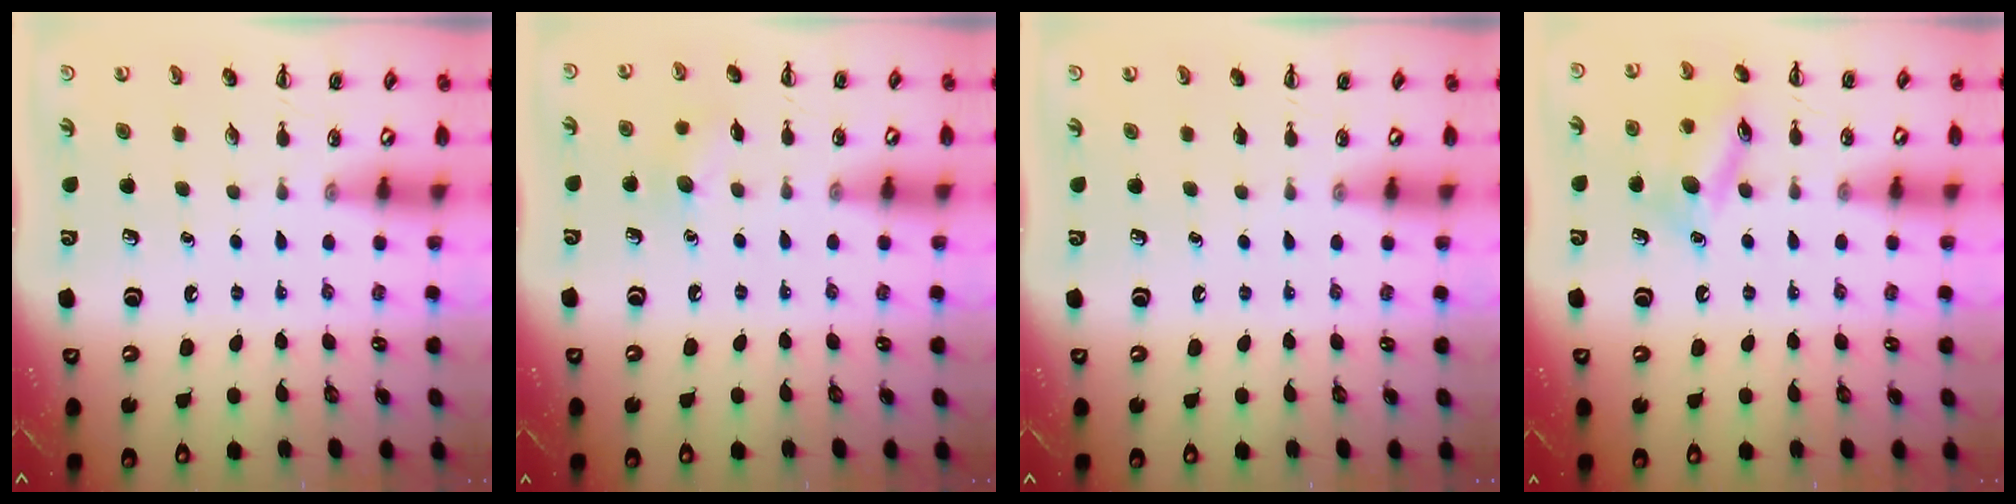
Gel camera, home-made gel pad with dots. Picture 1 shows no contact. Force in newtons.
{"total": 7.1, "press": 6.9, "slide": 1.6}
{"total": 0.0}
{"total": 12.8, "press": 12.8, "slide": 0.8}